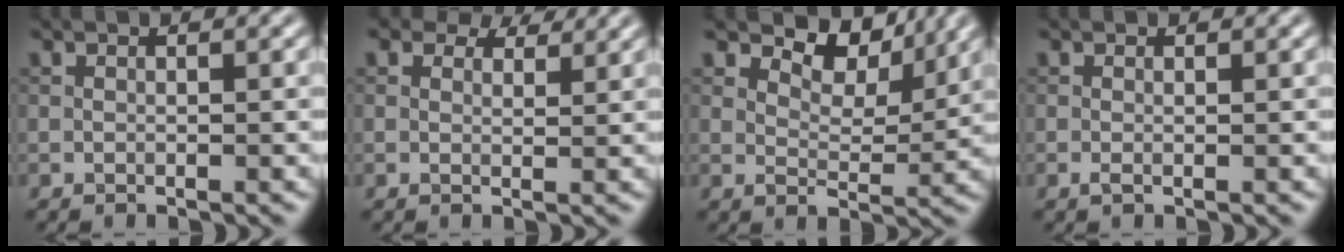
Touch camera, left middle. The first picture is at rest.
{"total": 3.9, "force": [3.2, 1.7, 1.5], "torque": [-0.025, -0.008, 0.040]}
{"total": 5.4, "force": [3.9, 2.4, 2.8], "torque": [-0.048, -0.006, 0.053]}
{"total": 0.5, "force": [-0.1, 0.2, 0.4], "torque": [-0.011, -0.004, -0.002]}